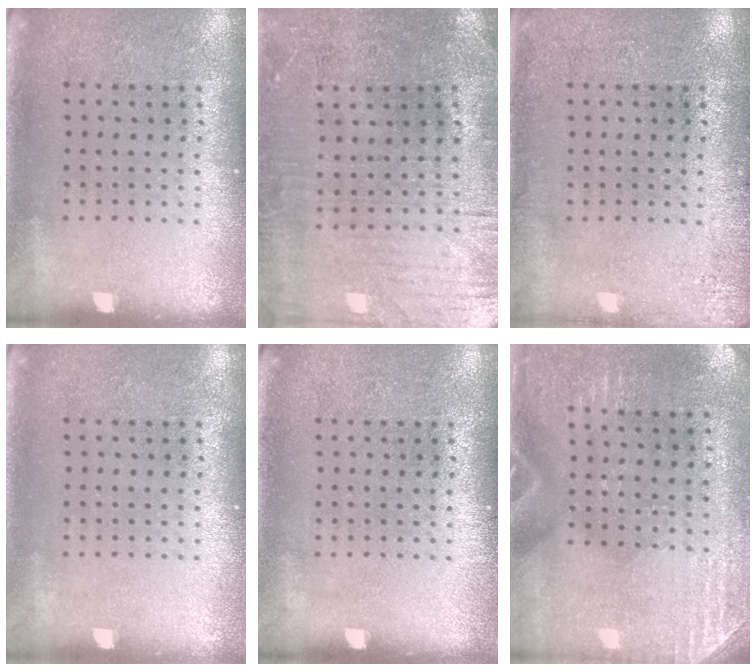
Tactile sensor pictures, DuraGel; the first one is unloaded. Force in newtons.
{"total": 0.9, "press": 0.7, "slide": 0.6}
{"total": 1.8, "press": 1.8, "slide": 0.3}
{"total": 0.0}
{"total": 0.0}
{"total": 2.8, "press": 2.6, "slide": 1.2}